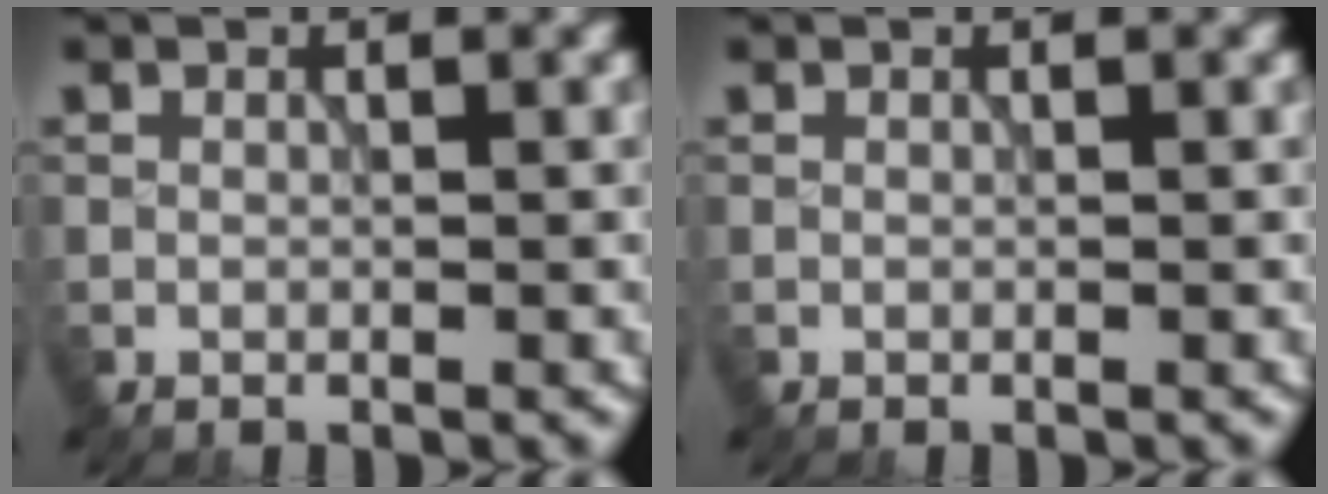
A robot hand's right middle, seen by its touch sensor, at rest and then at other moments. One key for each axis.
{"total": 0.0}